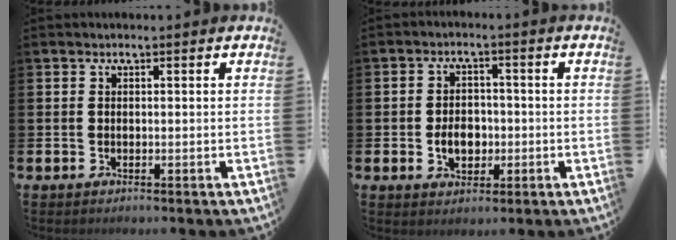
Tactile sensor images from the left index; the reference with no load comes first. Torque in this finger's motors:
{"motor_torque": [0.91, 0.15, 0.13, 0.06]}